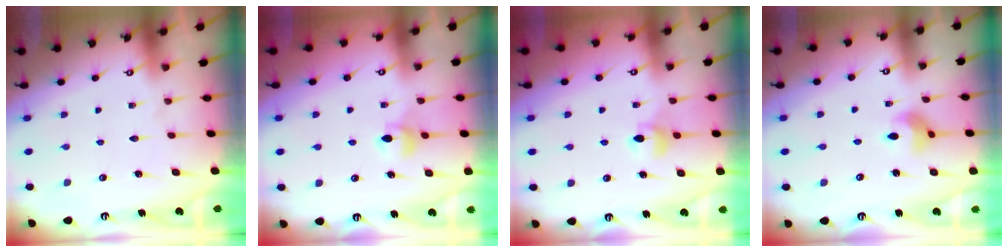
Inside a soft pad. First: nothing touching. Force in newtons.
{"total": 4.8, "press": 4.8, "slide": 0.7}
{"total": 4.8, "press": 4.8, "slide": 0.7}
{"total": 8.2, "press": 8.0, "slide": 2.1}